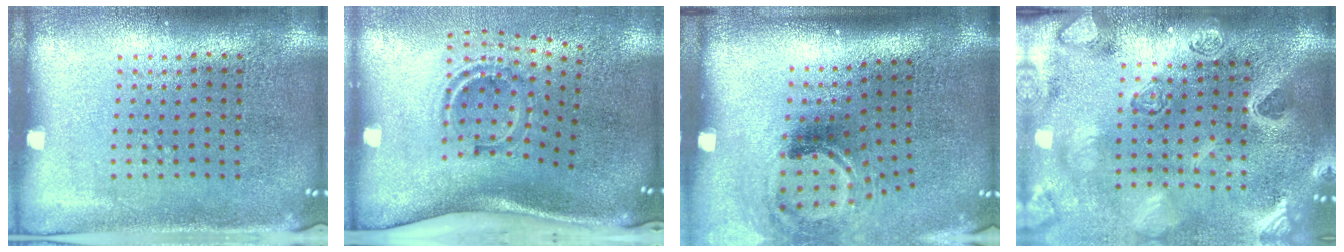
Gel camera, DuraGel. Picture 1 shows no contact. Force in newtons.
{"total": 2.0, "press": 1.2, "slide": 1.7}
{"total": 2.0, "press": 1.3, "slide": 1.6}
{"total": 4.0, "press": 3.2, "slide": 2.4}